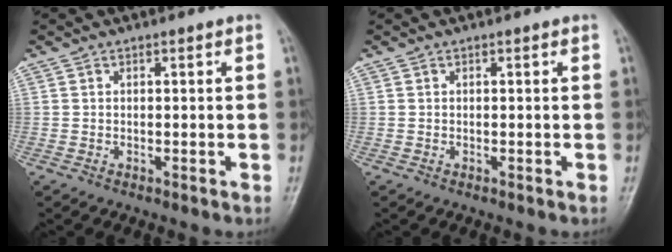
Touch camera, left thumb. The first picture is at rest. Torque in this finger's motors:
{"motor_torque": [0.00, 0.00, 0.00, 0.00, 0.00]}